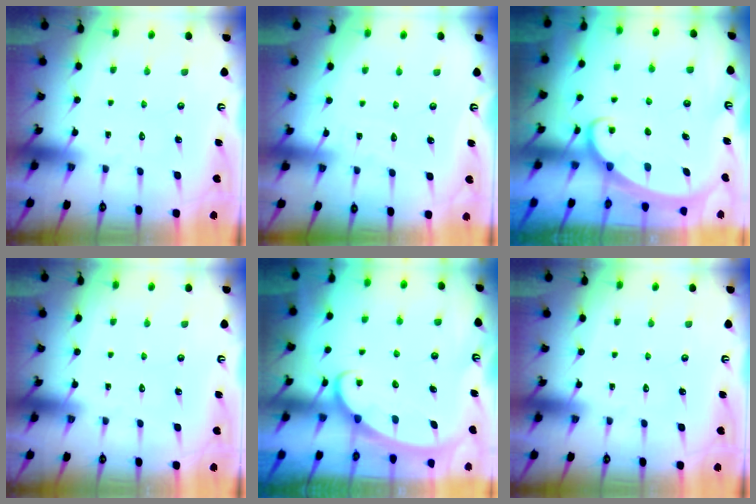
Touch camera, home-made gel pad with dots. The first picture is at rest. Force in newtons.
{"total": 2.6, "press": 2.6, "slide": 0.3}
{"total": 1.9, "press": 1.9, "slide": 0.1}
{"total": 0.0}
{"total": 2.5, "press": 2.5, "slide": 0.4}
{"total": 0.0}